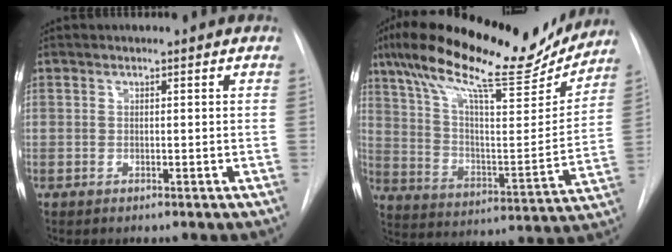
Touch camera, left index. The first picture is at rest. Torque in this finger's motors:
{"motor_torque": [1.05, -1.09, 0.81, 0.21]}